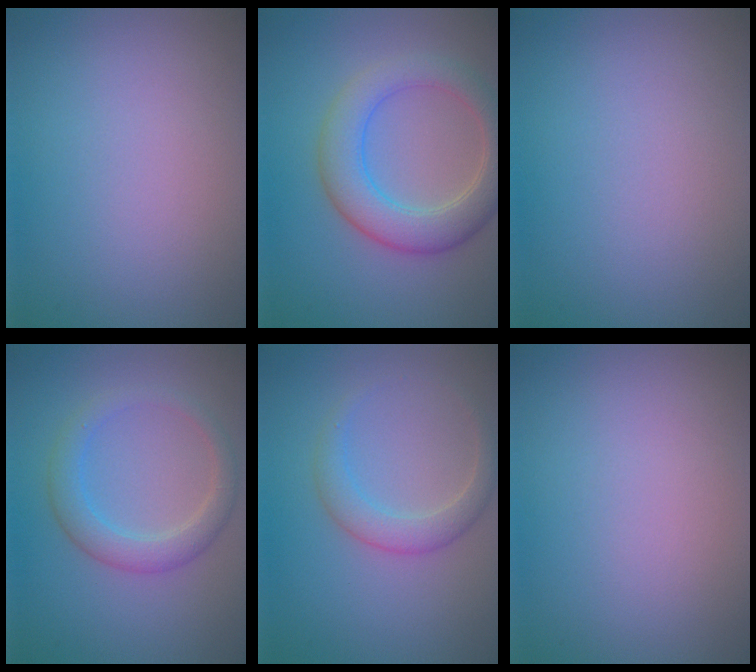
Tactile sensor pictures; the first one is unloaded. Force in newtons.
{"total": 4.9, "press": 4.9, "slide": 0.0}
{"total": 0.0}
{"total": 2.8, "press": 2.8, "slide": 0.1}
{"total": 2.3, "press": 2.3, "slide": 0.1}
{"total": 0.0}